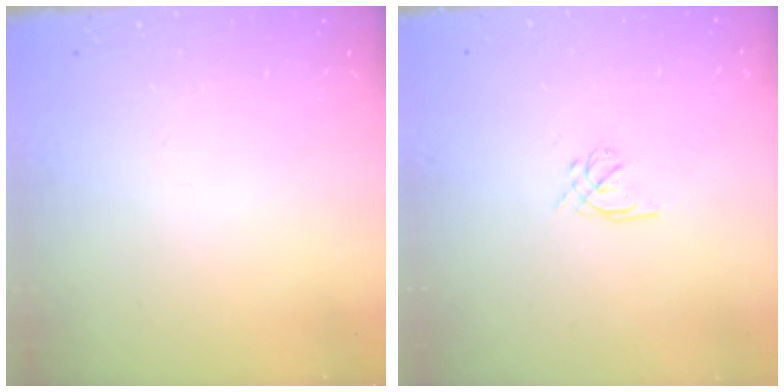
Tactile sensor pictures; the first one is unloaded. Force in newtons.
{"total": 1.4, "press": 1.3, "slide": 0.5}